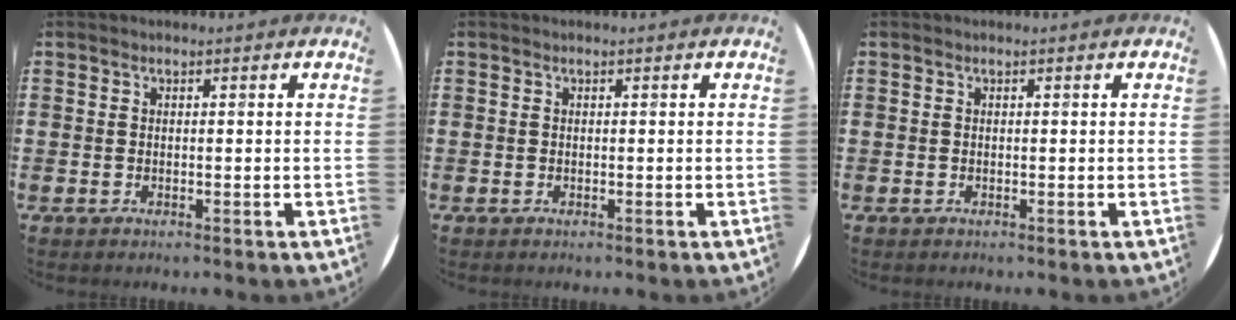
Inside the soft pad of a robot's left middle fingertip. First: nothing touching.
{"total": 0.0}
{"total": 0.0}